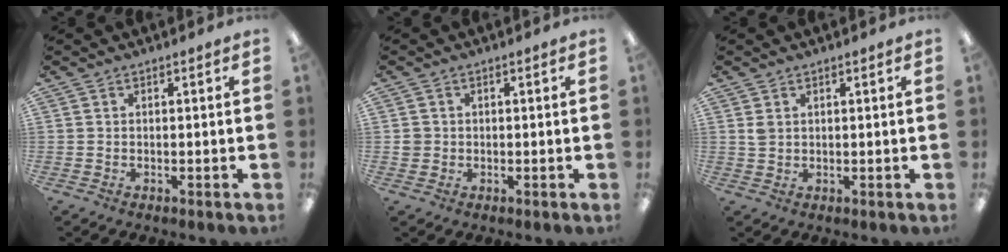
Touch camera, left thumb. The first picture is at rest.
{"total": 1.9, "force": [-0.1, 1.8, 0.3], "torque": [-0.008, 0.004, -0.006]}
{"total": 1.9, "force": [0.9, 1.3, 1.0], "torque": [-0.022, 0.004, 0.016]}